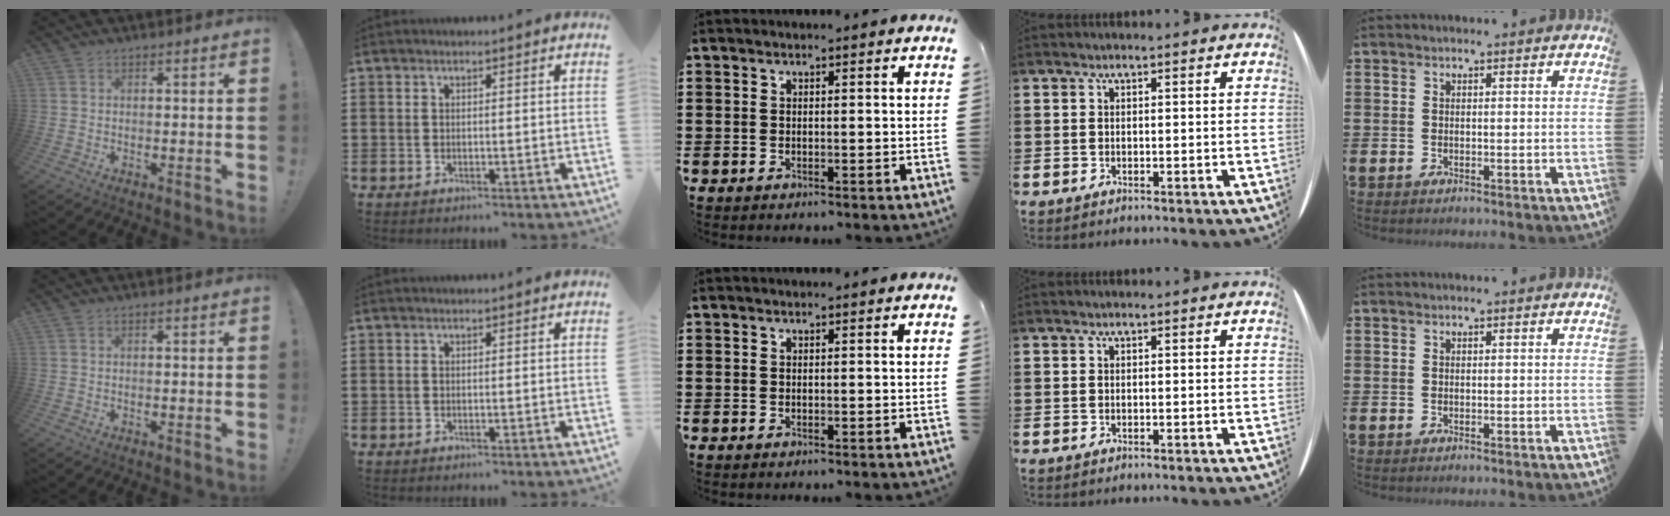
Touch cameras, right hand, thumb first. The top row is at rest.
{}